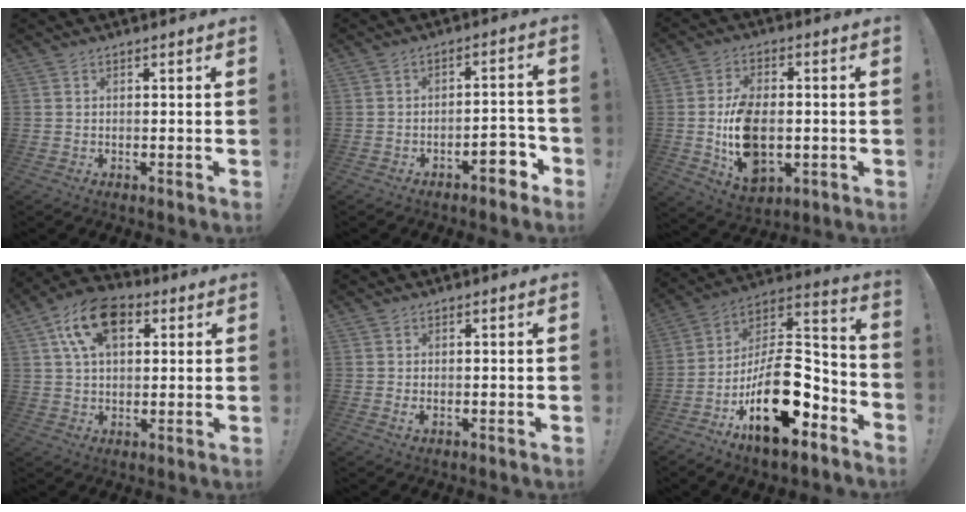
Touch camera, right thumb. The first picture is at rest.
{"total": 6.2, "force": [-4.0, 2.4, 4.1], "torque": [-0.047, 0.019, -0.069]}
{"total": 14.4, "force": [-2.3, 9.5, 10.6], "torque": [-0.186, -0.004, -0.039]}
{"total": 14.1, "force": [5.8, 8.7, 9.5], "torque": [-0.161, -0.004, 0.108]}
{"total": 1.0, "force": [0.0, 0.2, 0.9], "torque": [-0.009, -0.004, -0.001]}
{"total": 23.2, "force": [-8.2, 11.7, 18.3], "torque": [-0.304, 0.050, -0.122]}